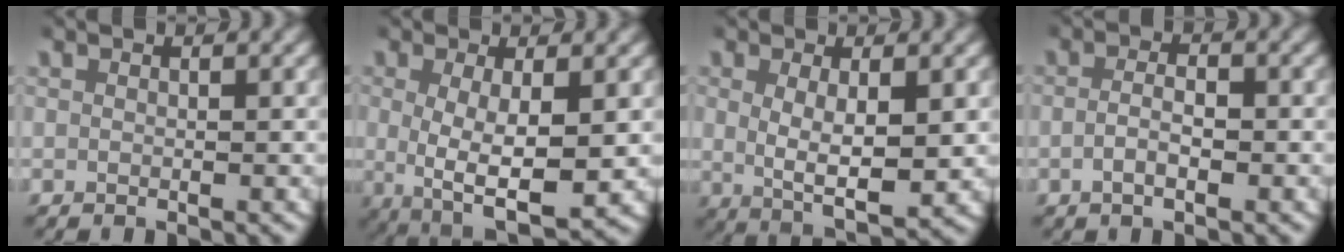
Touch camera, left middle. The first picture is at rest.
{"total": 6.6, "force": [-1.5, 3.5, 5.4], "torque": [-0.117, -0.042, -0.002]}
{"total": 5.1, "force": [0.0, 2.2, 4.5], "torque": [-0.083, -0.022, 0.013]}
{"total": 2.2, "force": [-1.0, 0.8, 1.8], "torque": [-0.032, -0.002, -0.018]}